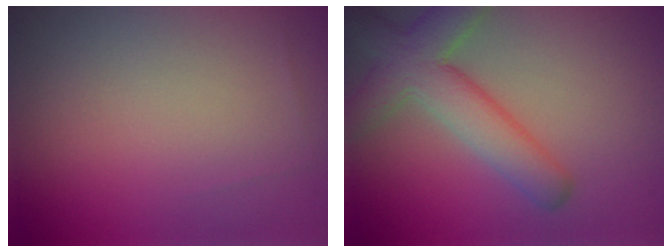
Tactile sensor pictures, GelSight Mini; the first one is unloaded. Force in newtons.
{"total": 5.8, "press": 5.8, "slide": 0.4}